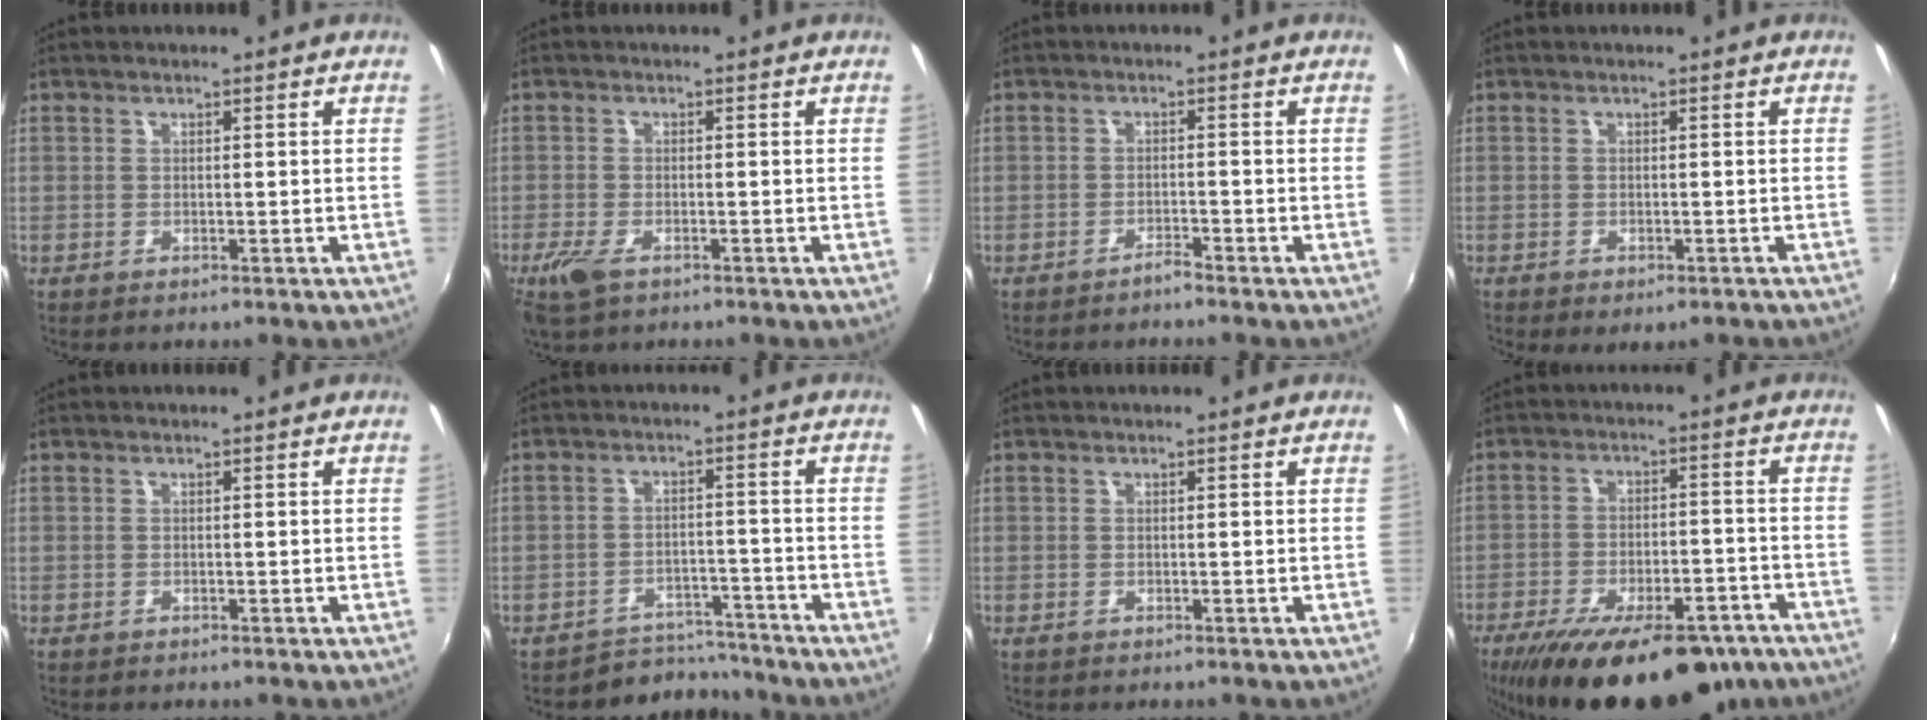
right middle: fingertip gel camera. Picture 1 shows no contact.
{"total": 4.6, "force": [-2.8, 1.9, 3.1], "torque": [-0.079, -0.013, -0.055]}
{"total": 1.6, "force": [-1.6, 0.1, 0.3], "torque": [-0.013, -0.001, -0.027]}
{"total": 3.2, "force": [-2.1, 1.5, 2.0], "torque": [-0.036, -0.018, -0.027]}
{"total": 0.0}
{"total": 6.3, "force": [-5.8, 2.6, -0.8], "torque": [0.006, 0.024, -0.085]}
{"total": 0.0}
{"total": 24.8, "force": [-18.2, 9.4, 14.0], "torque": [-0.249, -0.026, -0.249]}